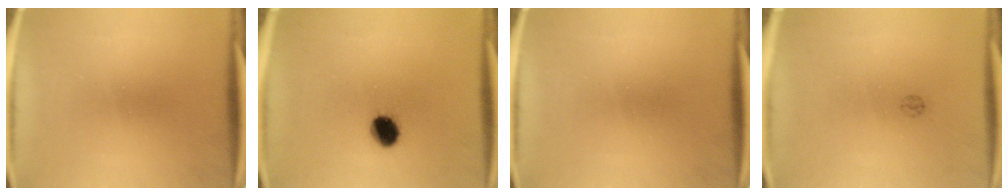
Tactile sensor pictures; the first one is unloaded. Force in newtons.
{"total": 6.6}
{"total": 0.0}
{"total": 1.0}